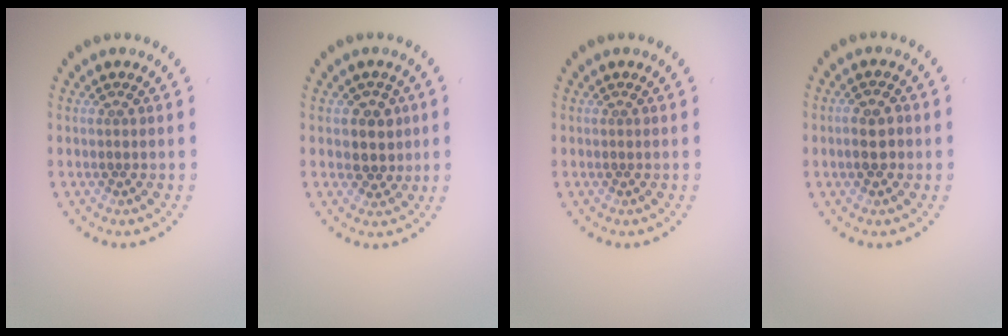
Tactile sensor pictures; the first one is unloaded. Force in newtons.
{"total": 2.4, "press": 2.3, "slide": 0.9}
{"total": 0.0}
{"total": 2.3, "press": 2.3, "slide": 0.4}